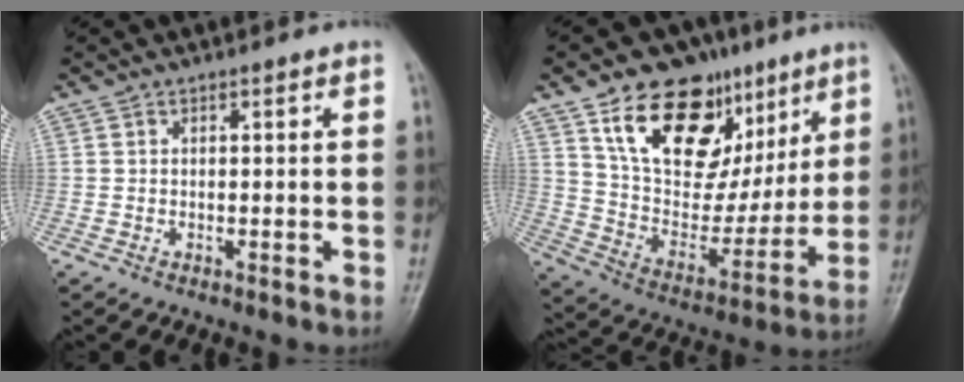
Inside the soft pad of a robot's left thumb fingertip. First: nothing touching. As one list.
[{"total": 23.4, "force": [12.0, 14.4, 14.0], "torque": [-0.166, -0.032, 0.208]}]